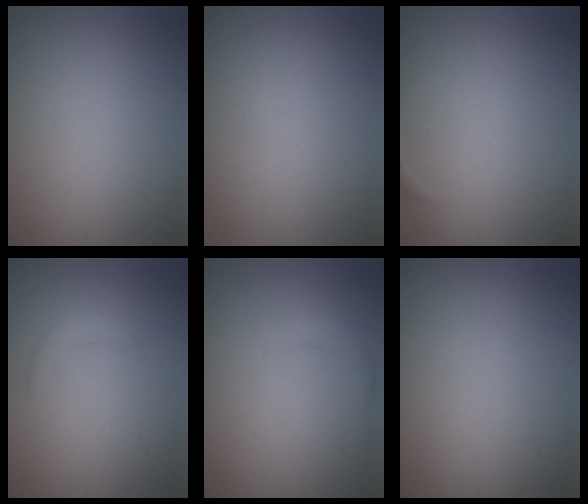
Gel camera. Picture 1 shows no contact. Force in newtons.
{"total": 0.0}
{"total": 0.6, "press": 0.6, "slide": 0.1}
{"total": 1.2, "press": 1.2, "slide": 0.1}
{"total": 1.3, "press": 1.3, "slide": 0.1}
{"total": 0.0}